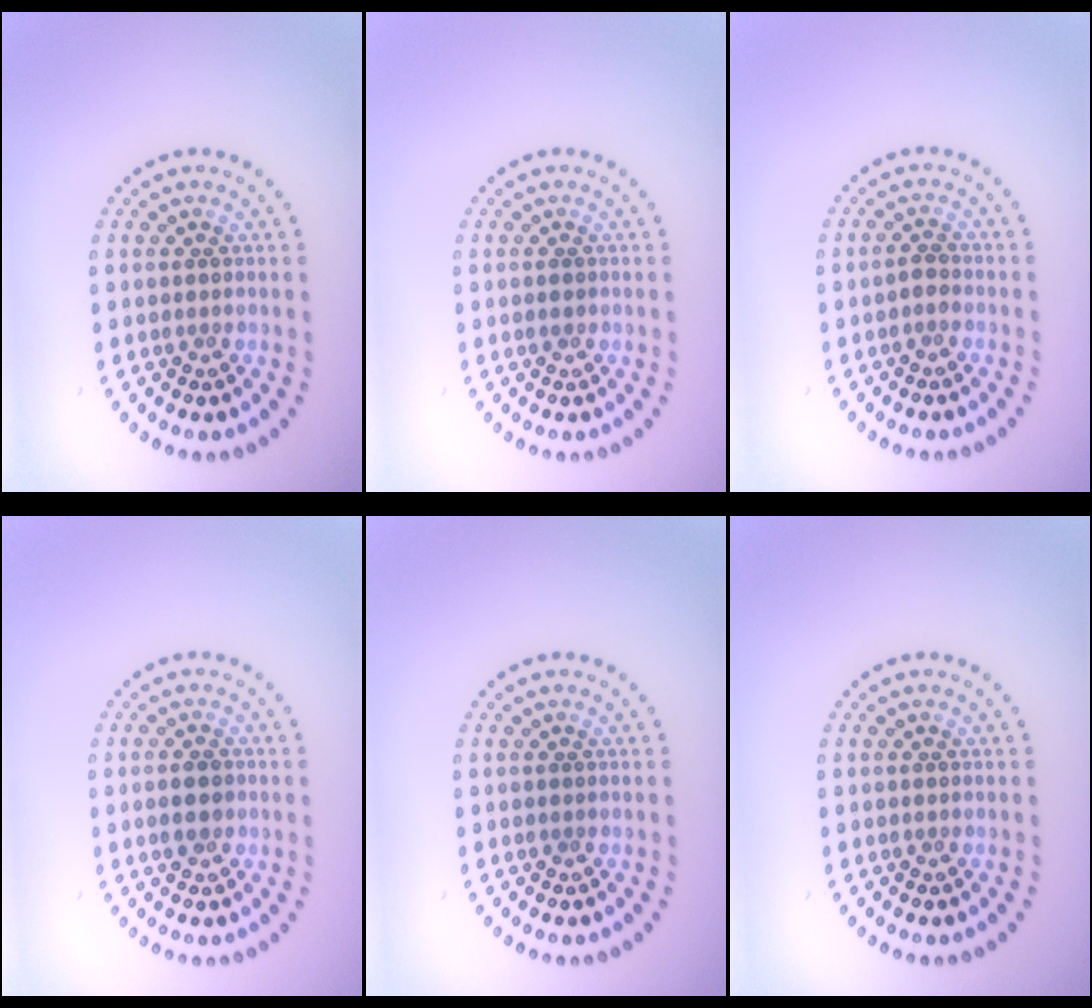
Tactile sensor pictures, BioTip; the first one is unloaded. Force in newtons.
{"total": 0.7, "press": 0.7, "slide": 0.2}
{"total": 0.9, "press": 0.9, "slide": 0.3}
{"total": 2.1, "press": 2.1, "slide": 0.5}
{"total": 0.0}
{"total": 0.0}